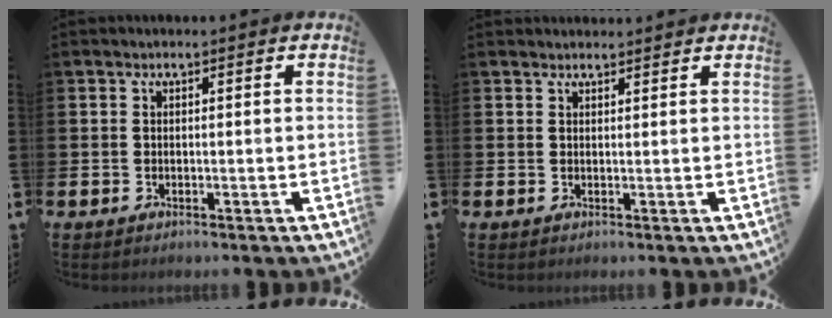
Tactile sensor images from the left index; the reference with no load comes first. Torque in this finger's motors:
{"motor_torque": [0.05, -0.27, 0.08, 0.04]}